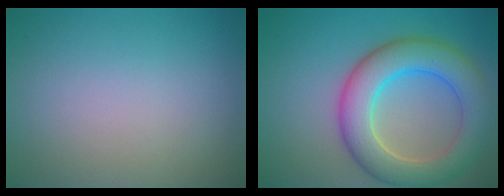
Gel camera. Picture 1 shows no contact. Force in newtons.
{"total": 7.8, "press": 7.8, "slide": 0.6}